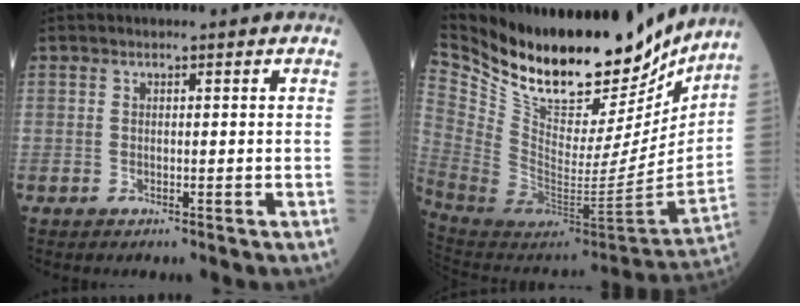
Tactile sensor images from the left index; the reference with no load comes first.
{"total": 29.5, "force": [24.0, 10.5, 13.6], "torque": [-0.264, -0.030, 0.384]}